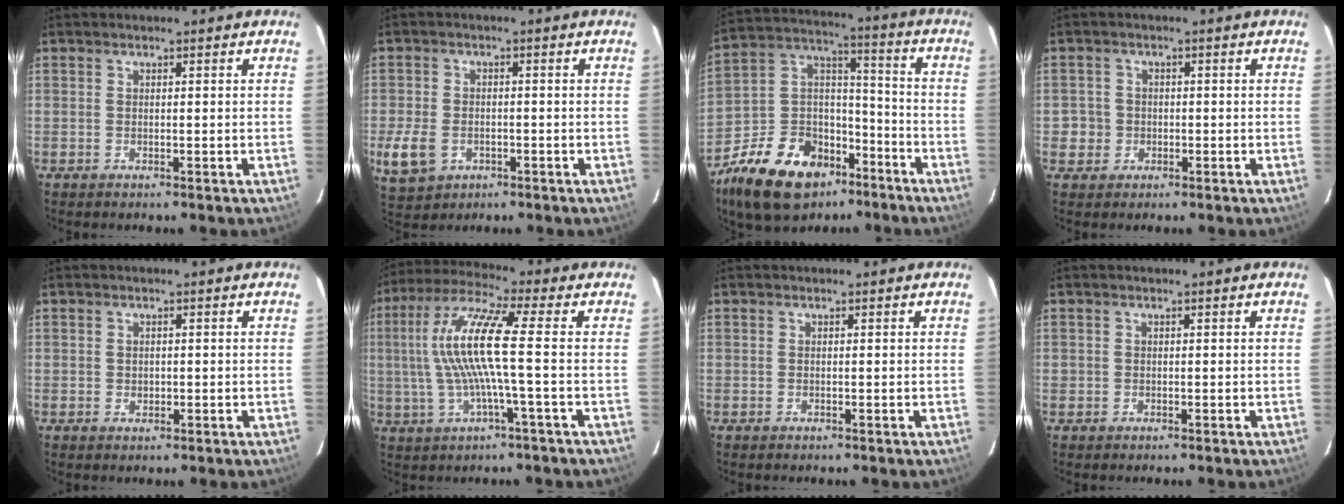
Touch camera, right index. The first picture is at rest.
{"total": 7.9, "force": [-2.7, 6.1, 4.3], "torque": [-0.114, -0.005, -0.042]}
{"total": 21.8, "force": [-13.6, 13.4, 10.6], "torque": [-0.234, 0.048, -0.213]}
{"total": 3.5, "force": [-0.9, 3.4, 0.3], "torque": [-0.005, 0.015, -0.014]}
{"total": 1.1, "force": [0.0, 1.0, 0.4], "torque": [-0.003, 0.002, 0.001]}
{"total": 11.9, "force": [-0.2, 0.0, 11.9], "torque": [-0.238, 0.007, -0.005]}
{"total": 0.0}
{"total": 0.6, "force": [-0.2, 0.6, 0.0], "torque": [0.000, 0.000, -0.003]}